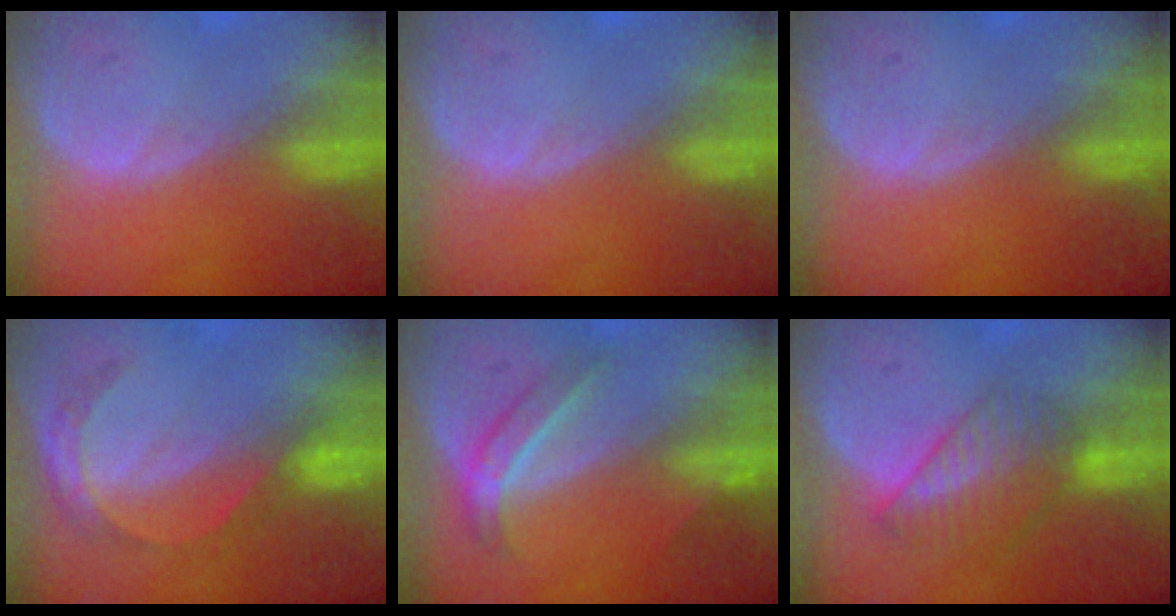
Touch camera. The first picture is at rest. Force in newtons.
{"total": 0.0}
{"total": 0.0}
{"total": 4.4, "press": 4.2, "slide": 1.2}
{"total": 4.4, "press": 4.3, "slide": 0.8}
{"total": 7.0, "press": 6.0, "slide": 3.5}